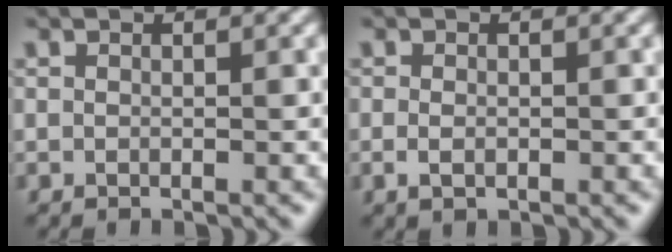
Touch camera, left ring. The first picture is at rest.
{"total": 1.3, "force": [-0.3, 0.8, 1.0], "torque": [-0.020, -0.001, -0.007]}